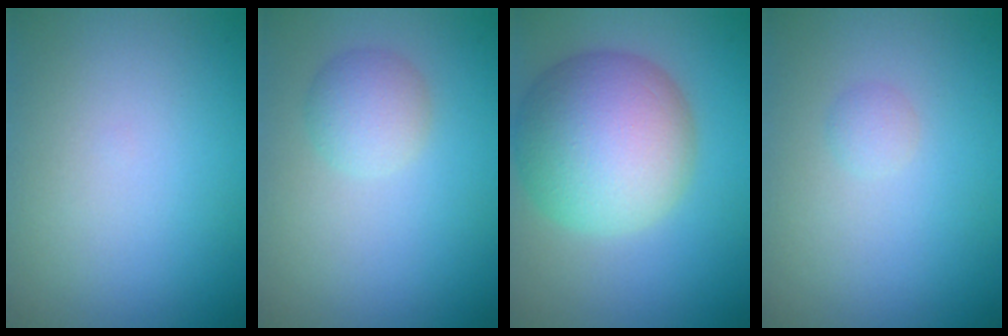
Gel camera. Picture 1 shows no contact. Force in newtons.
{"total": 2.3, "press": 2.3, "slide": 0.0}
{"total": 9.7, "press": 9.7, "slide": 0.5}
{"total": 0.8, "press": 0.8, "slide": 0.1}